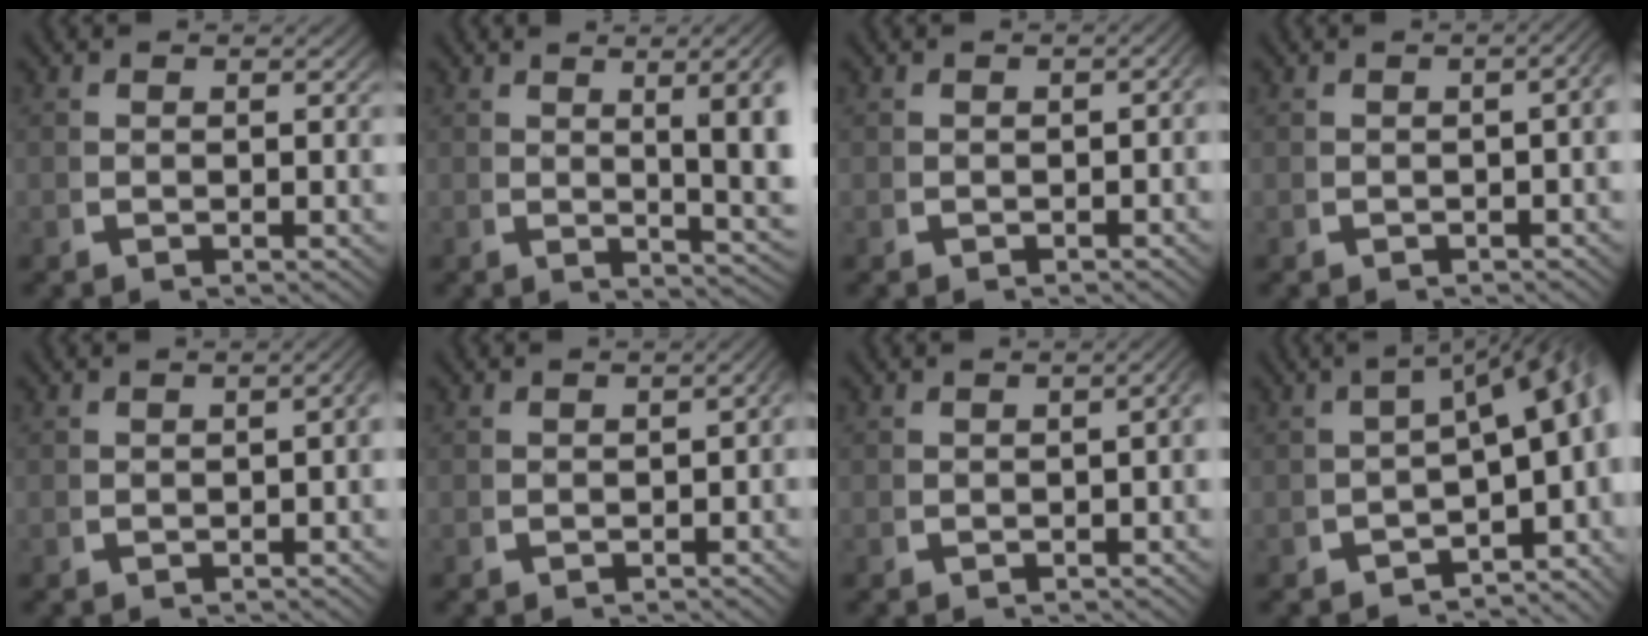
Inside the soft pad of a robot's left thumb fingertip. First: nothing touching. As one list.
[{"total": 7.6, "force": [1.2, 3.4, 6.7], "torque": [-0.078, -0.001, 0.019]}, {"total": 1.3, "force": [-0.9, 0.7, 0.7], "torque": [-0.009, 0.000, -0.013]}, {"total": 3.4, "force": [-0.4, 1.6, 3.0], "torque": [-0.028, 0.014, -0.009]}, {"total": 2.7, "force": [-0.7, 1.3, 2.3], "torque": [-0.024, 0.008, -0.010]}, {"total": 1.9, "force": [-0.9, 1.0, 1.3], "torque": [-0.015, 0.003, -0.013]}, {"total": 2.8, "force": [-0.6, 1.3, 2.4], "torque": [-0.026, 0.009, -0.010]}, {"total": 11.1, "force": [-0.5, 6.1, 9.3], "torque": [-0.096, 0.001, -0.016]}]